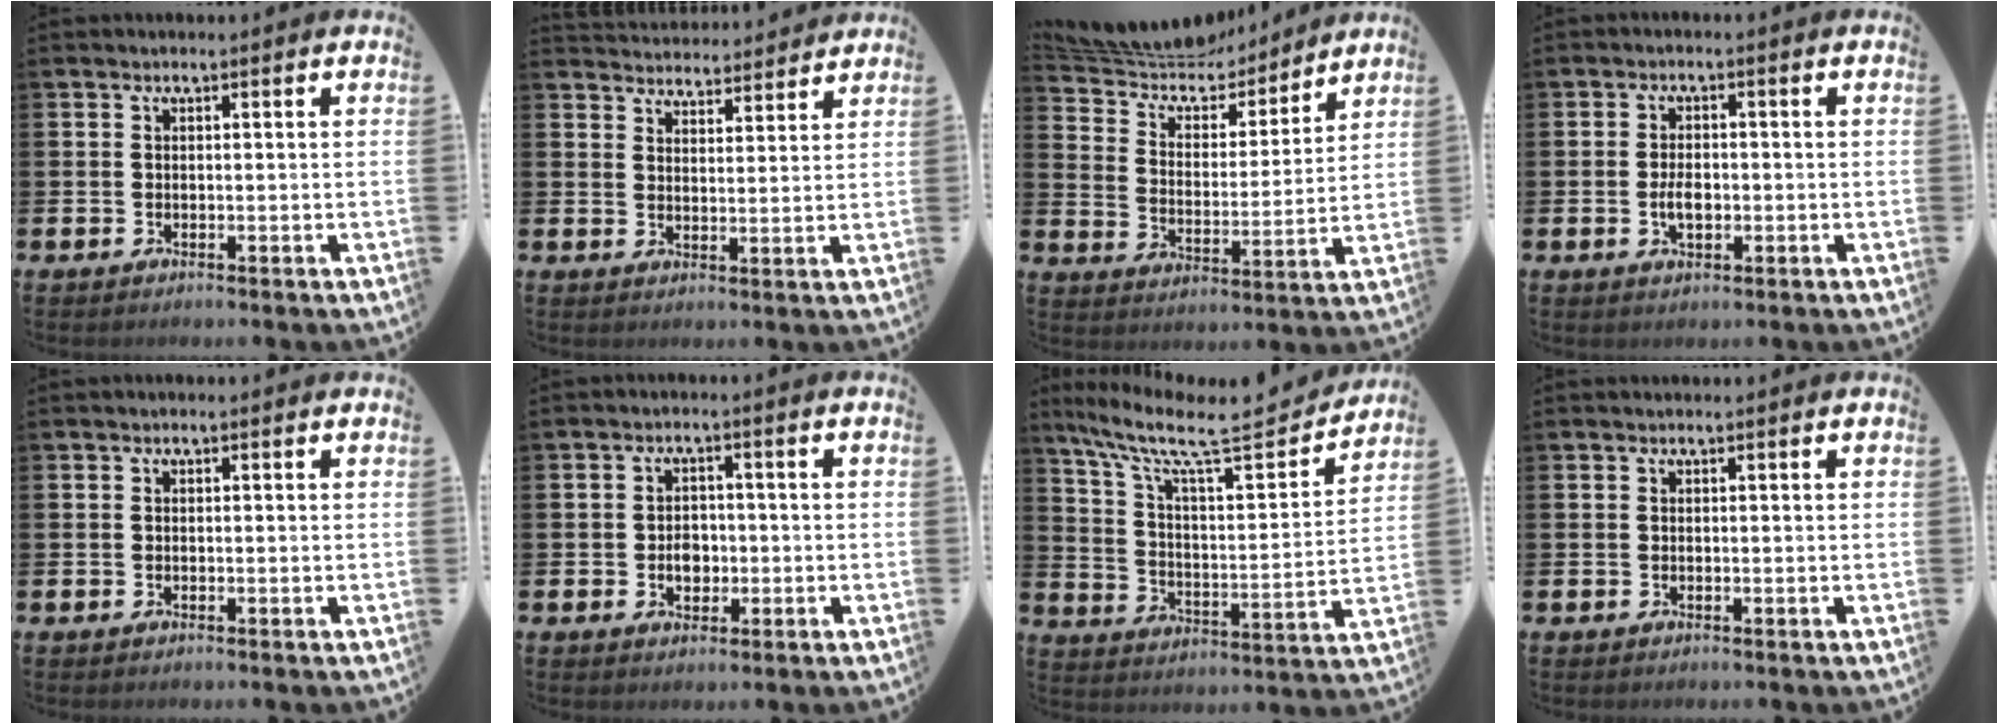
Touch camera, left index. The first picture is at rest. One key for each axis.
{"total": 4.3, "fx": 4.3, "fy": 0.6, "fz": -0.4, "tx": -0.002, "ty": -0.031, "tz": 0.076}
{"total": 7.7, "fx": 7.1, "fy": 2.6, "fz": 1.6, "tx": -0.063, "ty": -0.055, "tz": 0.122}
{"total": 2.8, "fx": -0.4, "fy": 1.6, "fz": 2.2, "tx": -0.030, "ty": -0.002, "tz": -0.010}
{"total": 0.0}
{"total": 2.9, "fx": -0.4, "fy": 2.3, "fz": 1.8, "tx": -0.009, "ty": -0.005, "tz": -0.017}
{"total": 9.8, "fx": 7.8, "fy": 2.3, "fz": 5.4, "tx": -0.124, "ty": -0.056, "tz": 0.122}
{"total": 0.0}